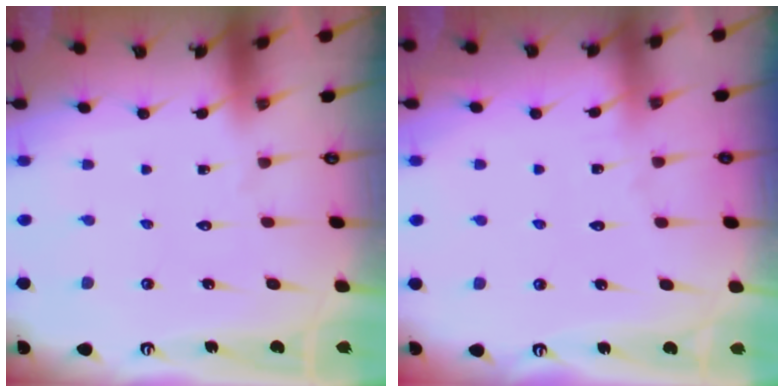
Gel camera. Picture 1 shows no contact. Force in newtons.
{"total": 3.0, "press": 2.9, "slide": 0.3}